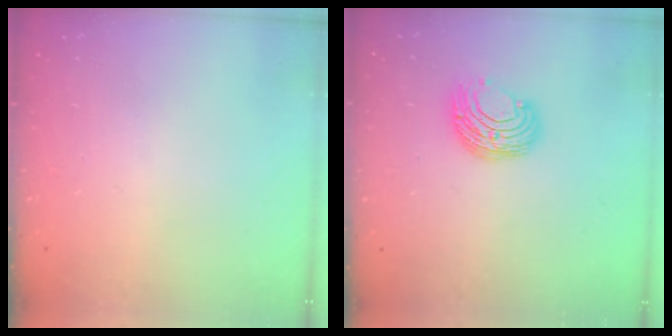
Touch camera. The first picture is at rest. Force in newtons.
{"total": 9.5, "press": 9.5, "slide": 0.6}